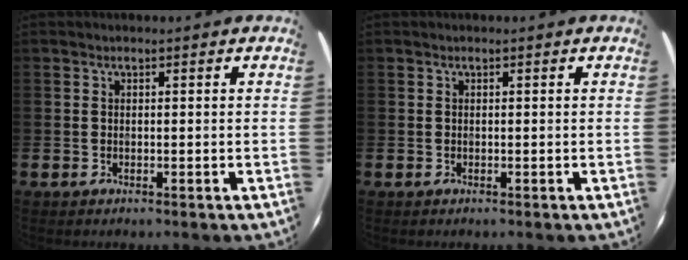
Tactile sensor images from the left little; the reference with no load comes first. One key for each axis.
{"total": 0.0}